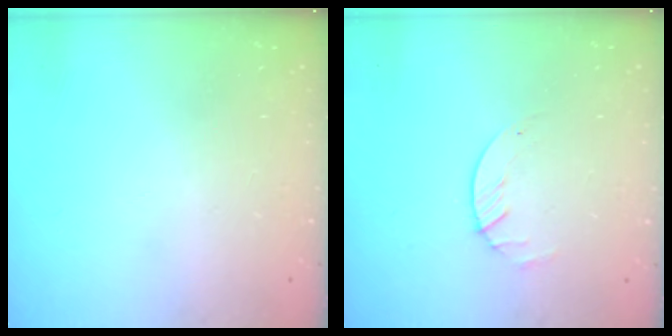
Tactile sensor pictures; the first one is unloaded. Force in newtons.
{"total": 1.7, "press": 1.6, "slide": 0.2}